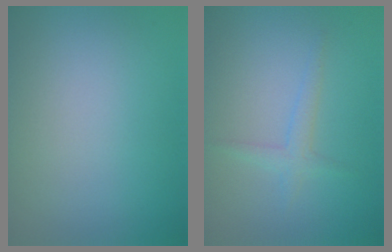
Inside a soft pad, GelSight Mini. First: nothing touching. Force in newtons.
{"total": 1.4, "press": 1.4, "slide": 0.1}